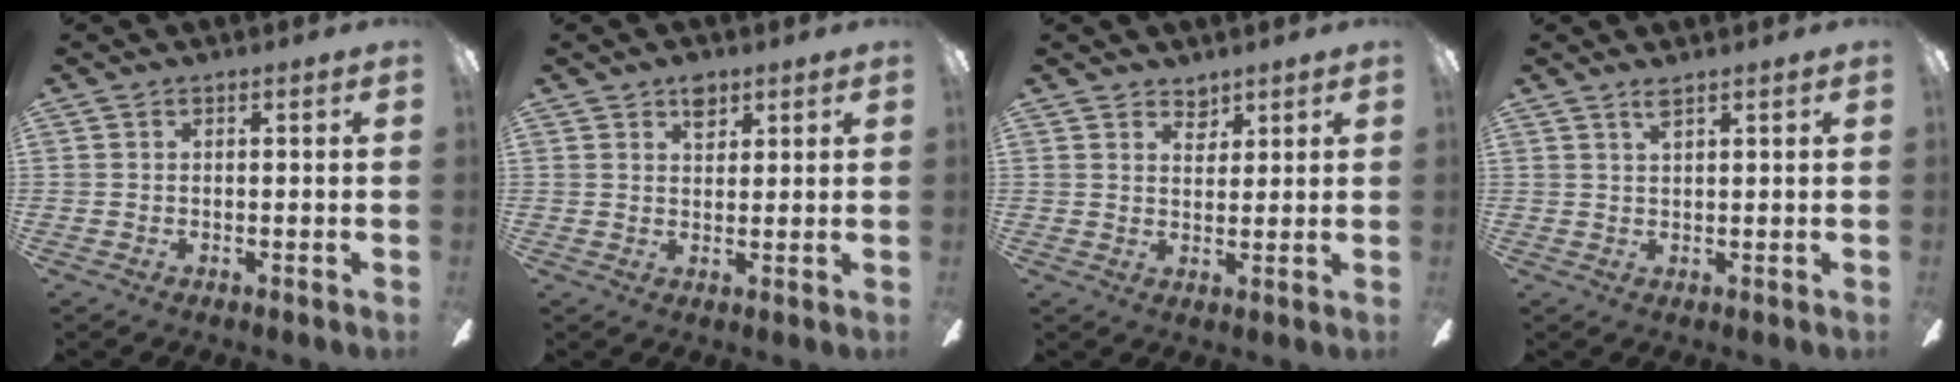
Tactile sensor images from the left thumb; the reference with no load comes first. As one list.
[{"total": 4.3, "force": [2.8, 2.5, 2.1], "torque": [-0.023, -0.005, 0.046]}, {"total": 3.6, "force": [2.9, 1.8, 0.9], "torque": [-0.009, -0.011, 0.051]}, {"total": 2.5, "force": [1.9, 0.3, 1.6], "torque": [-0.038, 0.001, 0.034]}]